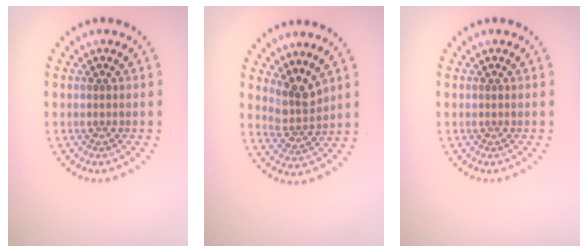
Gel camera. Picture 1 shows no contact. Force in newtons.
{"total": 2.8, "press": 2.1, "slide": 1.9}
{"total": 0.0}